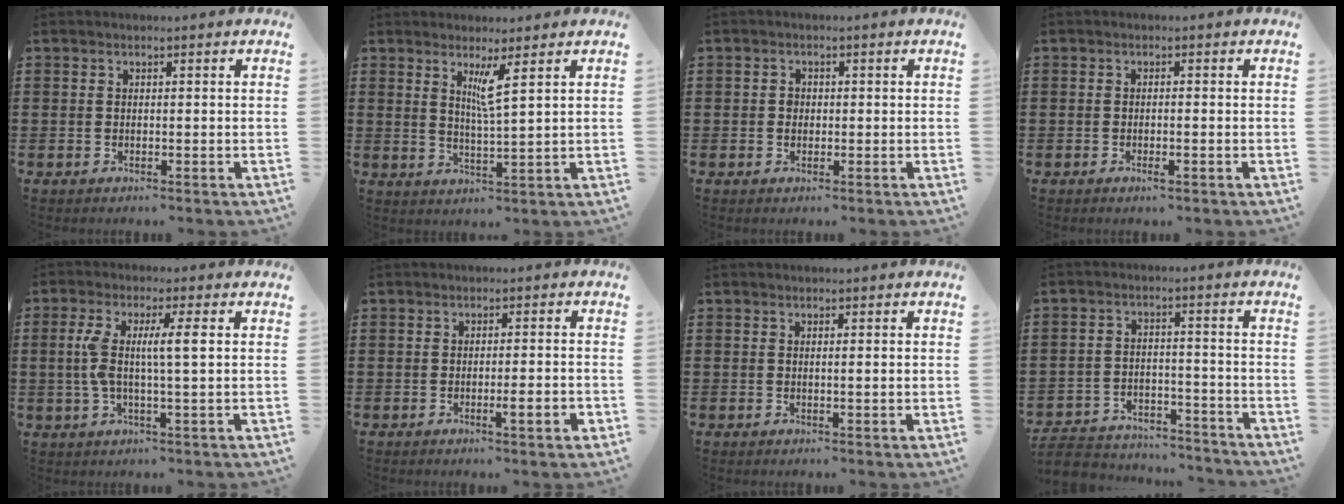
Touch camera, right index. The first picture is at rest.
{"total": 3.9, "force": [2.2, -0.2, 3.2], "torque": [-0.062, -0.007, 0.034]}
{"total": 1.2, "force": [0.0, 1.0, 0.7], "torque": [-0.016, 0.005, 0.000]}
{"total": 1.1, "force": [-0.7, 0.0, 0.9], "torque": [-0.015, -0.005, -0.012]}
{"total": 6.3, "force": [0.8, 0.7, 6.2], "torque": [-0.124, -0.005, 0.008]}
{"total": 3.0, "force": [-1.1, 0.1, 2.8], "torque": [-0.045, -0.006, -0.020]}
{"total": 0.8, "force": [0.0, -0.1, 0.8], "torque": [-0.015, -0.003, 0.000]}
{"total": 5.7, "force": [-5.5, 1.0, 0.8], "torque": [-0.025, 0.006, -0.113]}